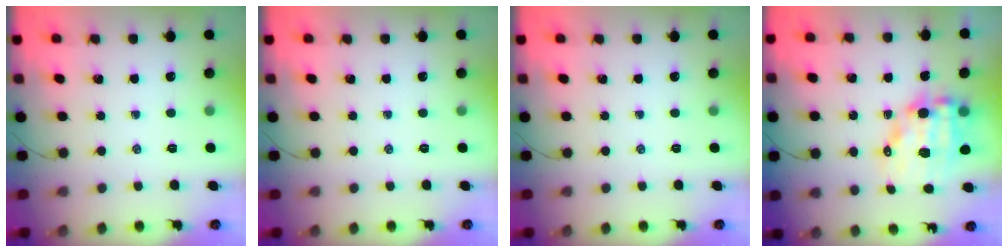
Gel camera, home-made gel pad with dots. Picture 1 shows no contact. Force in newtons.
{"total": 0.0}
{"total": 0.0}
{"total": 12.8, "press": 12.4, "slide": 3.1}